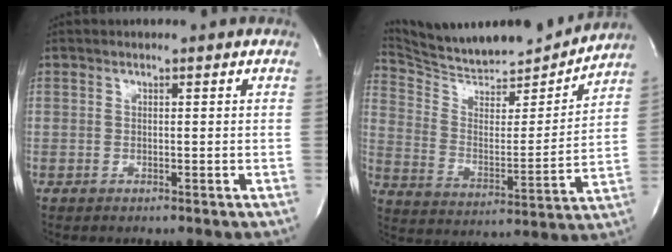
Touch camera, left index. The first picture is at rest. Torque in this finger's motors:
{"motor_torque": [0.21, -0.28, 0.09, 0.06]}